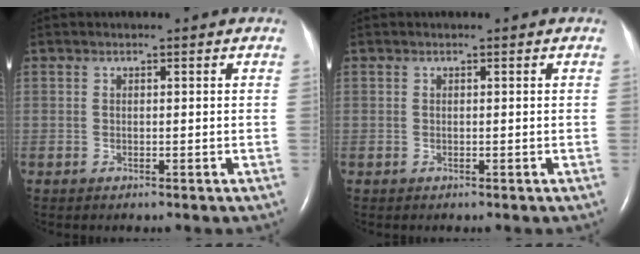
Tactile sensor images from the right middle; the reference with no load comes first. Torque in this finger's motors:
{"motor_torque": [0.00, 0.00, 0.00, -0.01]}